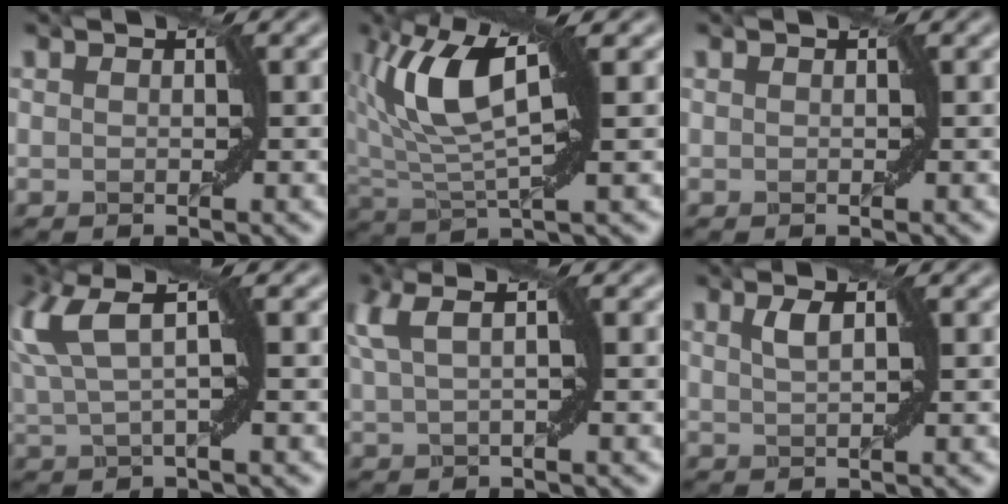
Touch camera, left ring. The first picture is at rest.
{"total": 8.9, "force": [2.5, 3.4, 7.8], "torque": [-0.166, 0.011, 0.043]}
{"total": 0.0}
{"total": 5.7, "force": [2.0, 1.5, 5.1], "torque": [-0.113, 0.016, 0.038]}
{"total": 4.1, "force": [1.6, 0.9, 3.6], "torque": [-0.066, 0.018, 0.029]}
{"total": 1.6, "force": [0.7, 0.4, 1.4], "torque": [-0.028, 0.004, 0.013]}